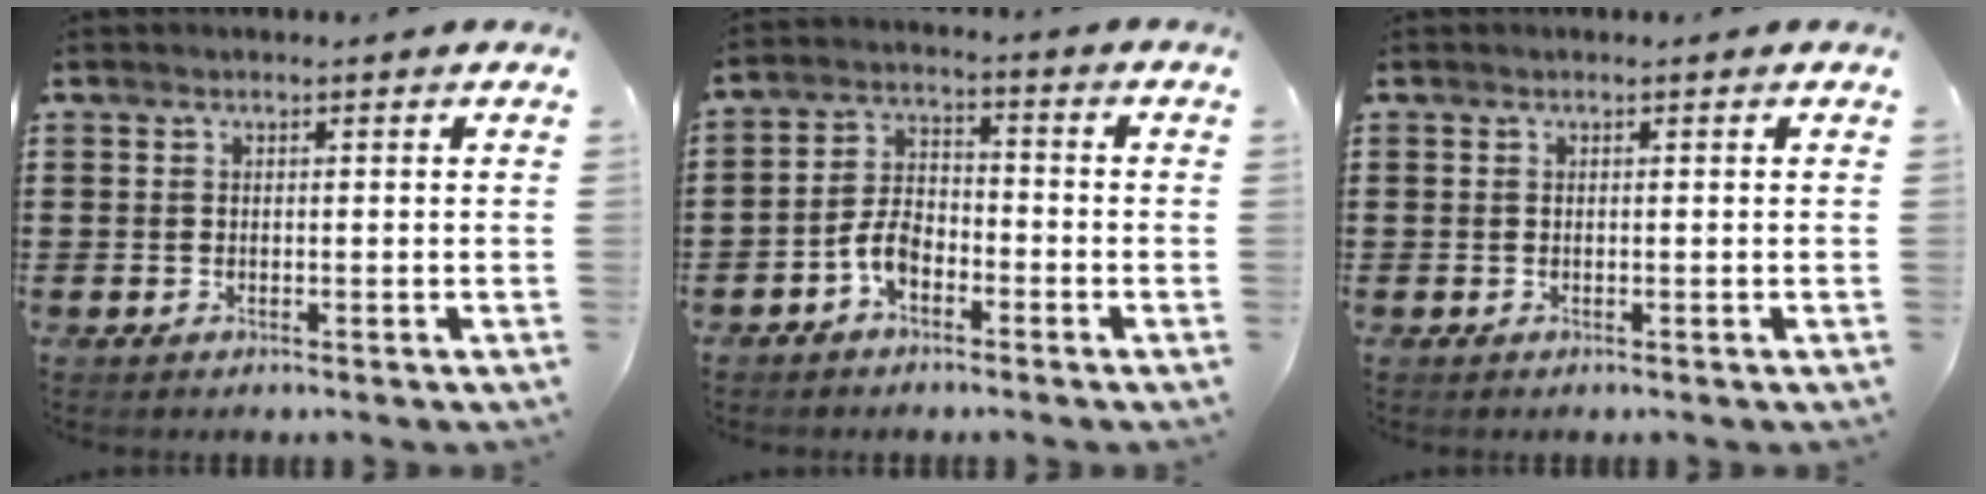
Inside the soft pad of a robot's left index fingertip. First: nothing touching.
{"total": 5.1, "force": [-2.9, 2.9, 3.1], "torque": [-0.076, 0.007, -0.060]}
{"total": 0.0}